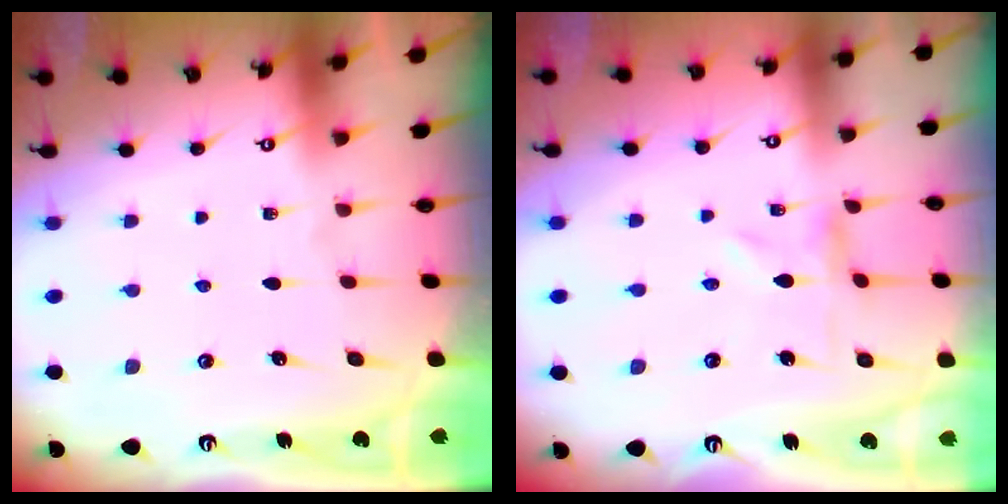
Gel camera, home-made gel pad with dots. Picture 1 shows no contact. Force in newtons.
{"total": 0.0}